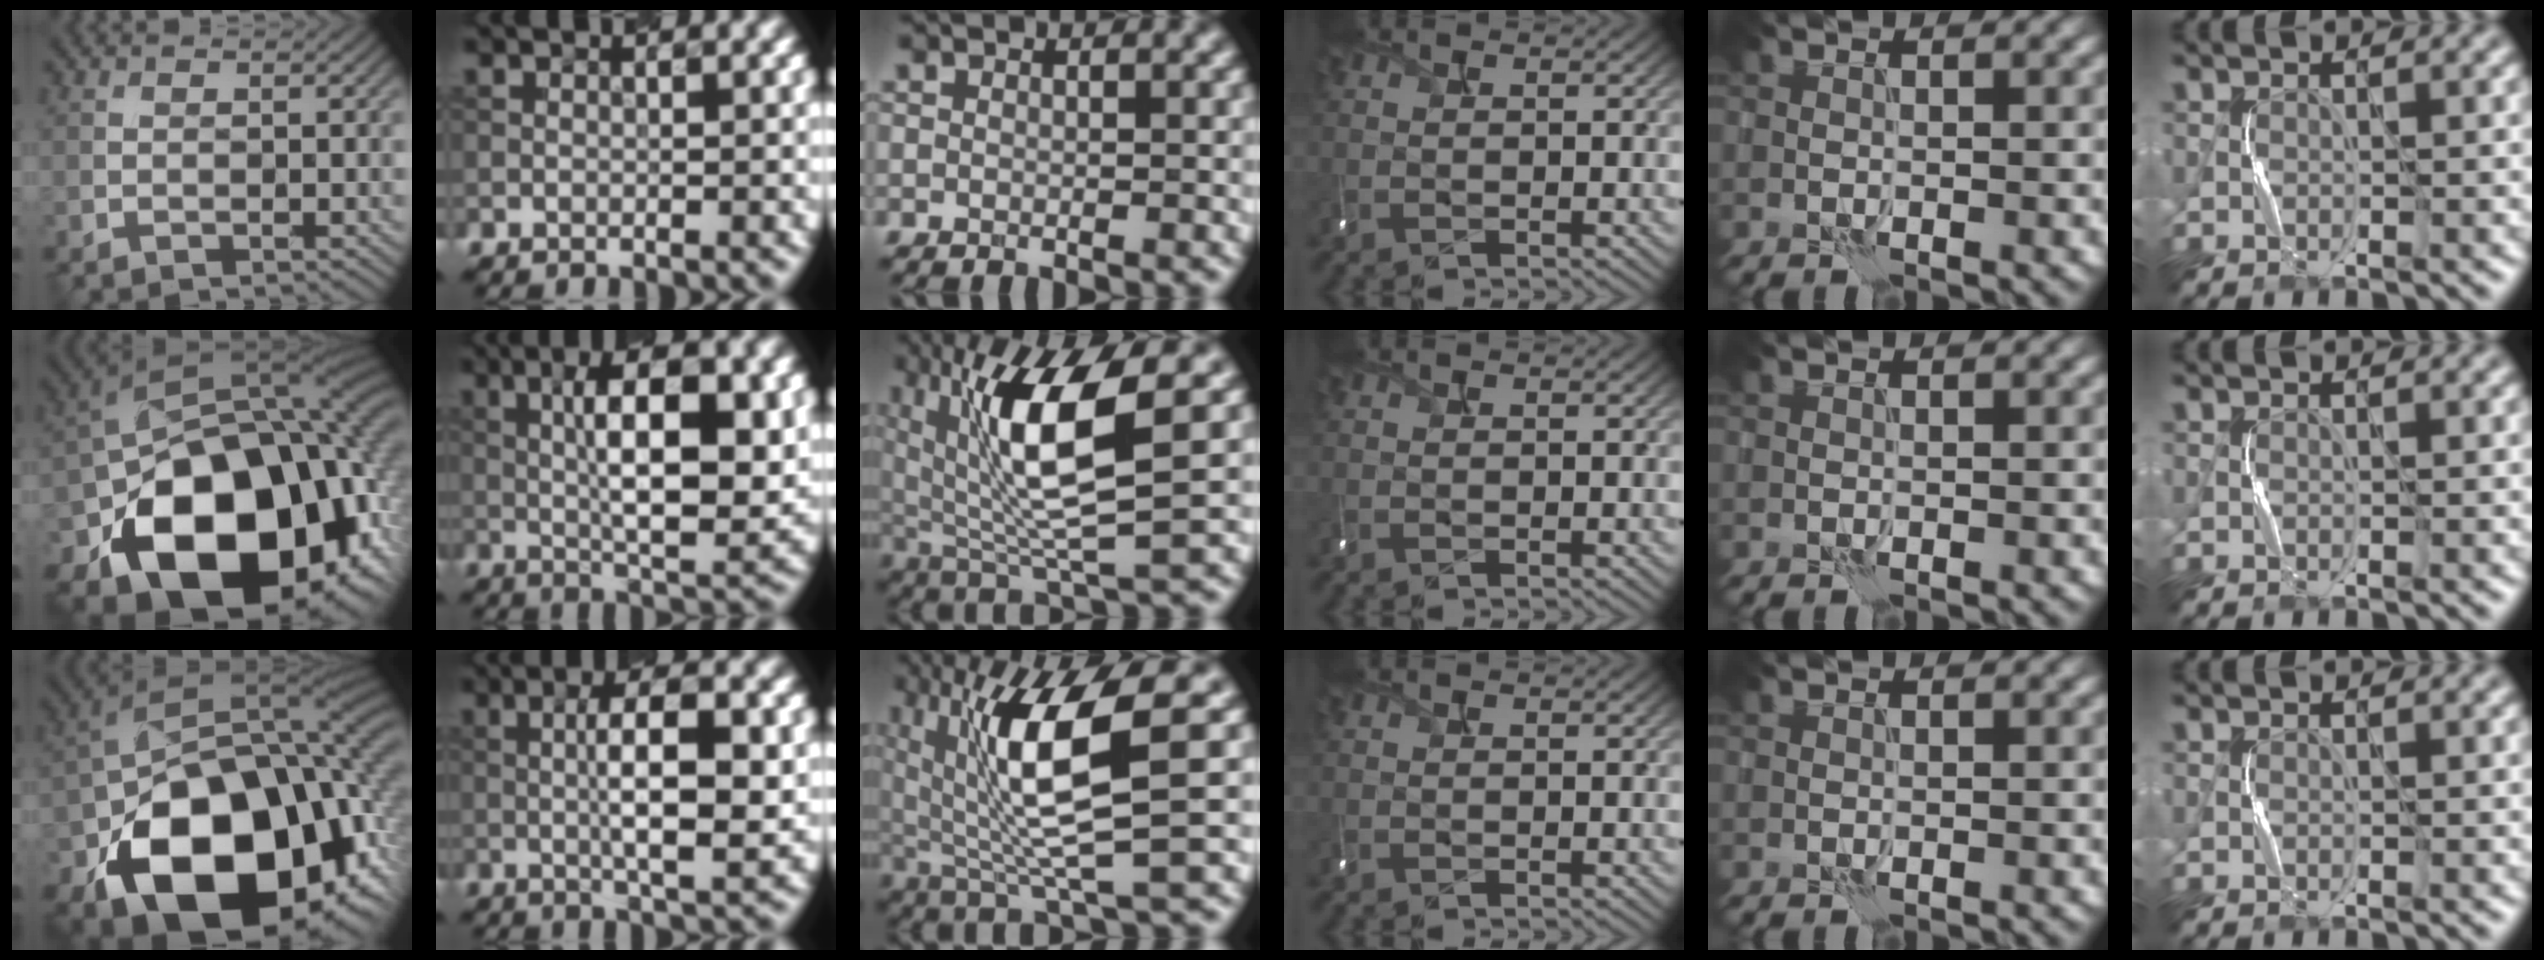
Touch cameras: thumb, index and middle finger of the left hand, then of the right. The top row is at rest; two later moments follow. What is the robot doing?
{"motion": "shake", "object": "tambourine"}